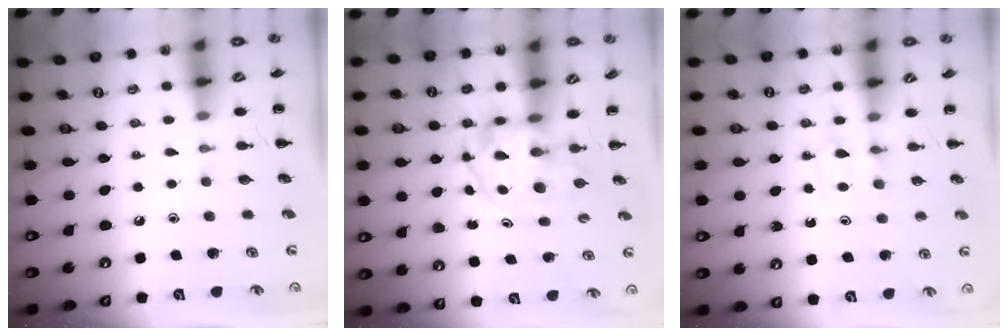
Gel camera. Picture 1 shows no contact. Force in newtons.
{"total": 3.3, "press": 3.3, "slide": 0.5}
{"total": 3.8, "press": 3.5, "slide": 1.5}